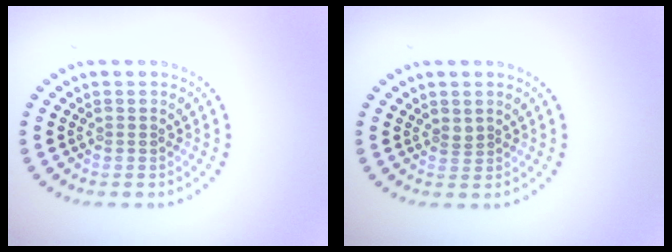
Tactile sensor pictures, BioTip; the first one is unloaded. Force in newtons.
{"total": 0.9, "press": 0.5, "slide": 0.7}